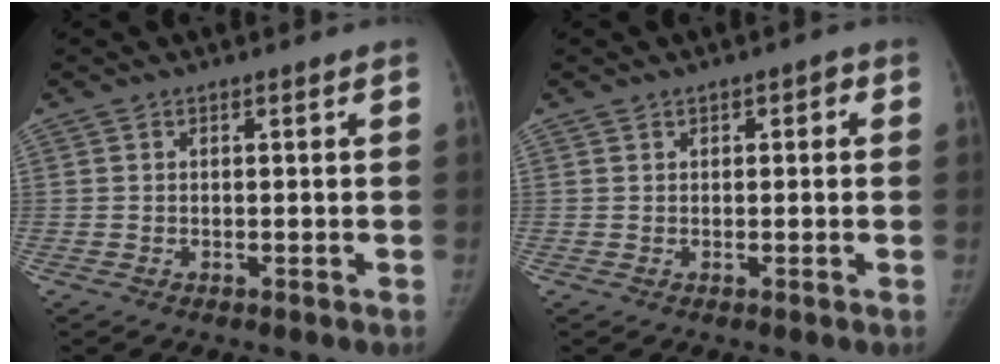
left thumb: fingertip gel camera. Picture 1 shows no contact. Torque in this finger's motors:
{"motor_torque": [-0.31, 0.03, -0.36, 0.28, -0.03]}